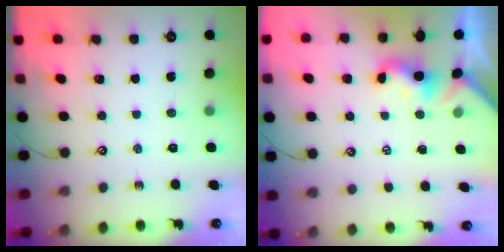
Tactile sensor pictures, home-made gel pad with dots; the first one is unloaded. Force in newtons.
{"total": 1.8, "press": 1.8, "slide": 0.5}